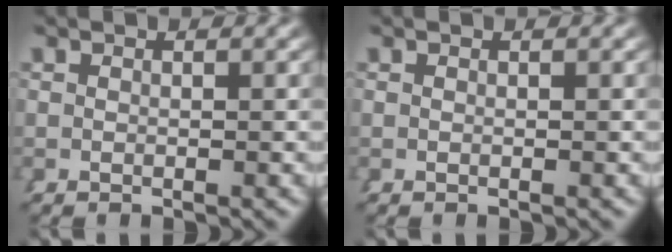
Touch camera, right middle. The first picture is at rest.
{"total": 0.0}